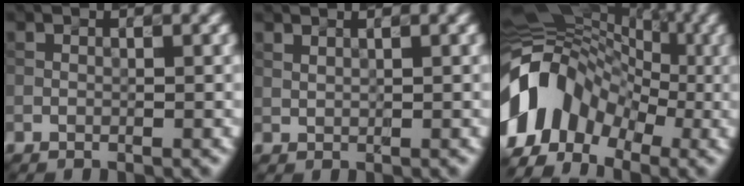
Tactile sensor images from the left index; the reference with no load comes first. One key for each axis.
{"total": 0.8, "fx": 0.7, "fy": 0.1, "fz": 0.2, "tx": -0.010, "ty": -0.001, "tz": 0.017}
{"total": 12.1, "fx": -3.0, "fy": 8.8, "fz": 7.8, "tx": -0.146, "ty": 0.013, "tz": -0.072}